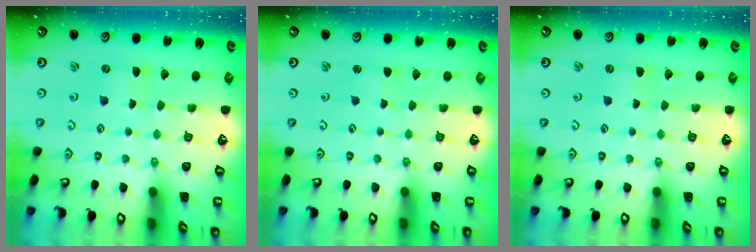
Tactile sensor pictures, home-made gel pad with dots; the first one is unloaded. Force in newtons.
{"total": 0.6, "press": 0.6, "slide": 0.1}
{"total": 0.9, "press": 0.9, "slide": 0.2}